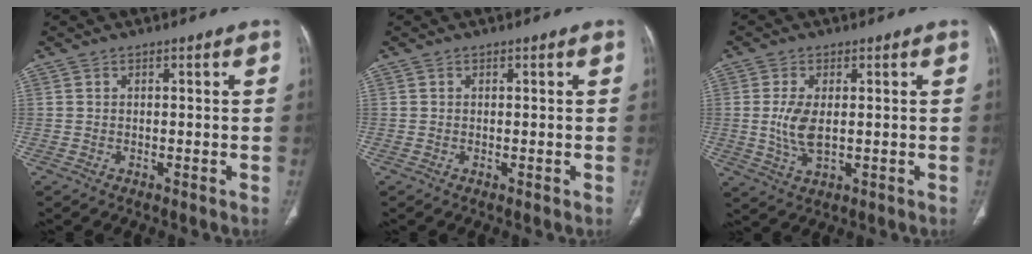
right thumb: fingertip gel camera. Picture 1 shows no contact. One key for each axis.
{"total": 0.0}
{"total": 6.2, "fx": 0.2, "fy": 3.0, "fz": 5.4, "tx": -0.120, "ty": -0.009, "tz": 0.010}